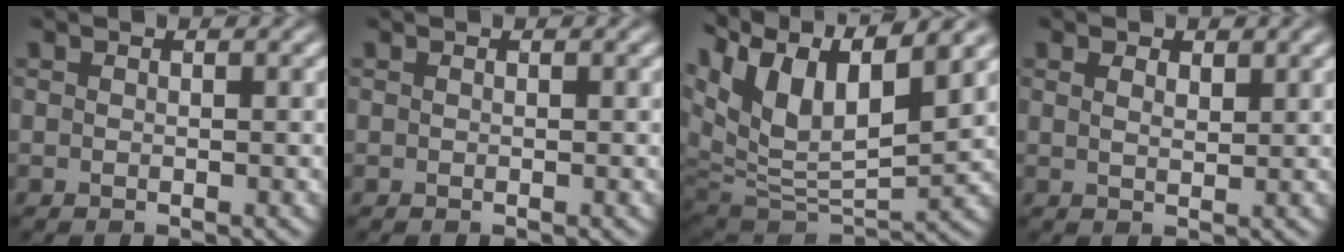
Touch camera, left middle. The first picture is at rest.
{"total": 0.0}
{"total": 12.3, "force": [6.5, 5.4, 8.9], "torque": [-0.186, 0.029, 0.118]}
{"total": 1.8, "force": [1.1, 1.0, 1.1], "torque": [-0.011, 0.006, 0.010]}